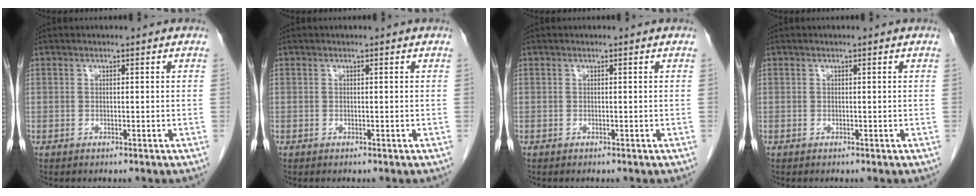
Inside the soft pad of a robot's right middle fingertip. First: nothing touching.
{"total": 0.0}
{"total": 0.0}
{"total": 0.0}